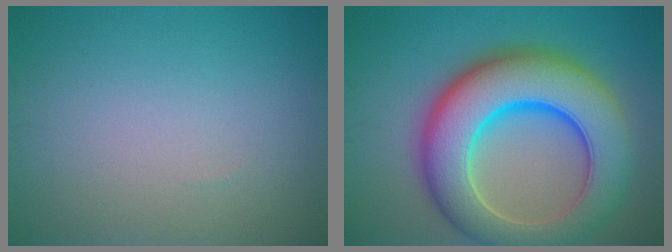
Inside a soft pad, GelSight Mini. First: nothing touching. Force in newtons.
{"total": 12.5, "press": 12.5, "slide": 0.4}